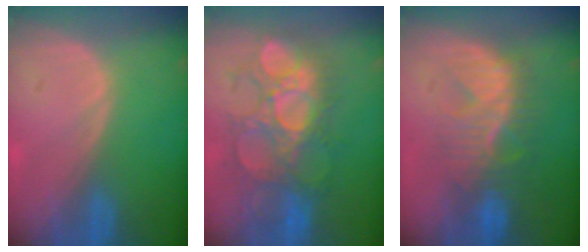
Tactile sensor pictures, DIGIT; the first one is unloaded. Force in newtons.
{"total": 9.9, "press": 9.9, "slide": 1.0}
{"total": 8.3, "press": 8.2, "slide": 1.5}